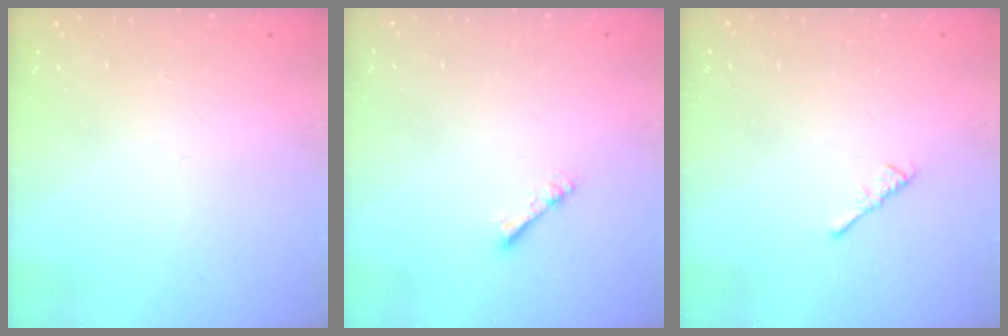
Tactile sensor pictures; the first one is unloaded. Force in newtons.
{"total": 1.7, "press": 1.7, "slide": 0.2}
{"total": 1.1, "press": 1.0, "slide": 0.4}